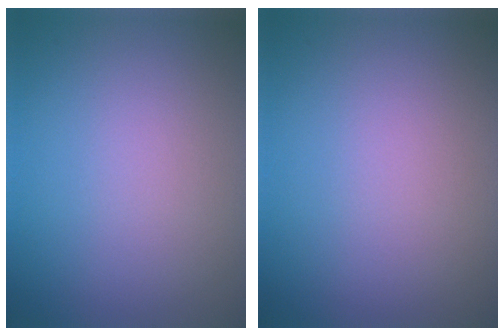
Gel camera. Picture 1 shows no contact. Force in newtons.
{"total": 0.0}